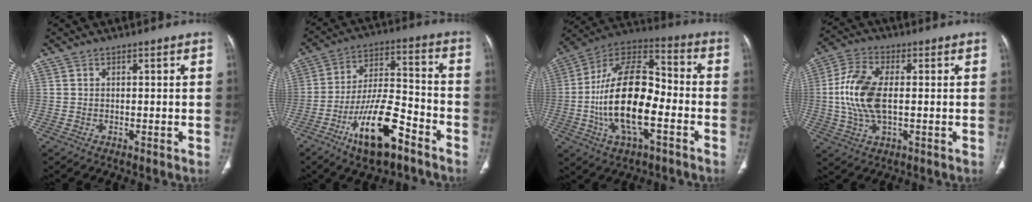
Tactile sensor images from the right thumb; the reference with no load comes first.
{"total": 15.8, "force": [-8.8, 5.8, 11.8], "torque": [-0.199, 0.062, -0.150]}
{"total": 21.1, "force": [-4.7, 10.1, 18.0], "torque": [-0.318, 0.040, -0.083]}
{"total": 11.6, "force": [0.5, 5.7, 10.1], "torque": [-0.221, 0.005, 0.008]}